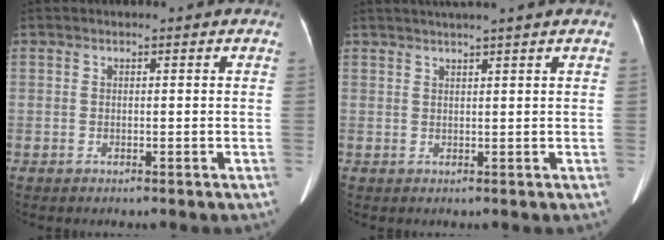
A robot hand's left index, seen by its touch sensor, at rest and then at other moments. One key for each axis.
{"total": 4.4, "fx": 3.6, "fy": -1.1, "fz": 2.3, "tx": -0.032, "ty": 0.021, "tz": 0.055}